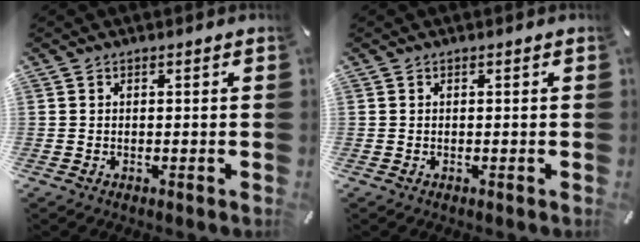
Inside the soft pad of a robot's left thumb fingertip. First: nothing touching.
{"total": 0.0}